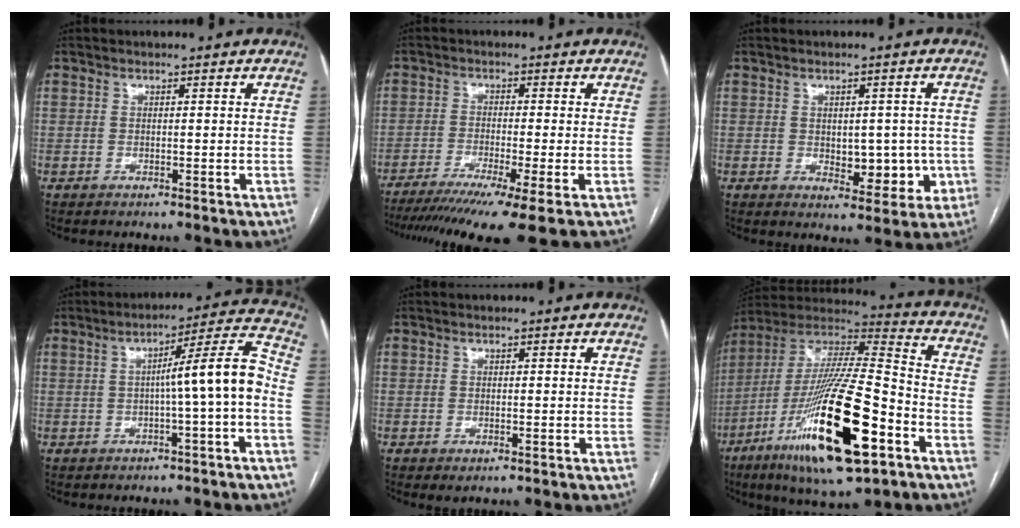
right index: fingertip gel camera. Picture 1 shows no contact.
{"total": 13.3, "force": [-9.7, -0.6, 9.2], "torque": [-0.135, -0.031, -0.152]}
{"total": 6.7, "force": [-0.8, 4.1, 5.3], "torque": [-0.054, 0.008, 0.003]}
{"total": 9.1, "force": [-1.5, -0.7, 9.0], "torque": [-0.128, 0.026, -0.022]}
{"total": 1.3, "force": [-0.5, 0.5, 1.0], "torque": [-0.016, -0.003, -0.003]}
{"total": 27.1, "force": [-11.3, 4.7, 24.2], "torque": [-0.462, -0.042, -0.192]}